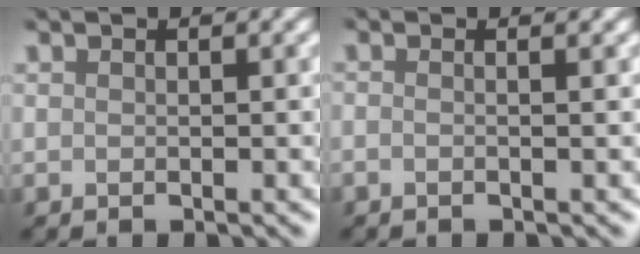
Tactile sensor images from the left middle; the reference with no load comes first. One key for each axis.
{"total": 1.2, "fx": -0.1, "fy": 0.7, "fz": 0.9, "tx": 0.007, "ty": -0.003, "tz": -0.023}